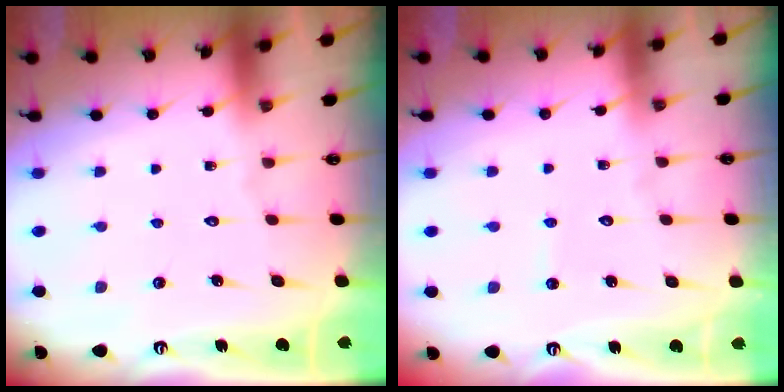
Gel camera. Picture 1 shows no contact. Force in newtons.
{"total": 2.4, "press": 2.4, "slide": 0.3}